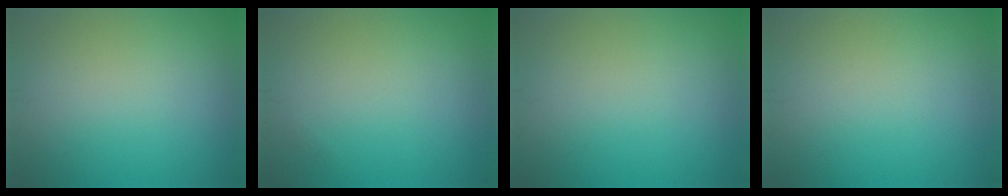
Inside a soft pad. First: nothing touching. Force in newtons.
{"total": 0.0}
{"total": 0.0}
{"total": 0.0}